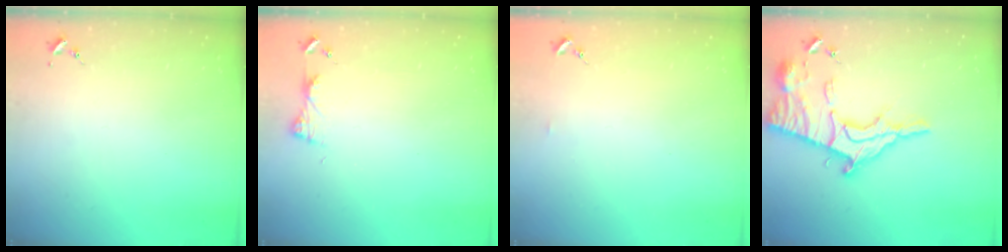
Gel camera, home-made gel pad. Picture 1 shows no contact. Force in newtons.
{"total": 5.0, "press": 4.9, "slide": 0.6}
{"total": 3.2, "press": 3.2, "slide": 0.4}
{"total": 19.8, "press": 19.8, "slide": 1.8}